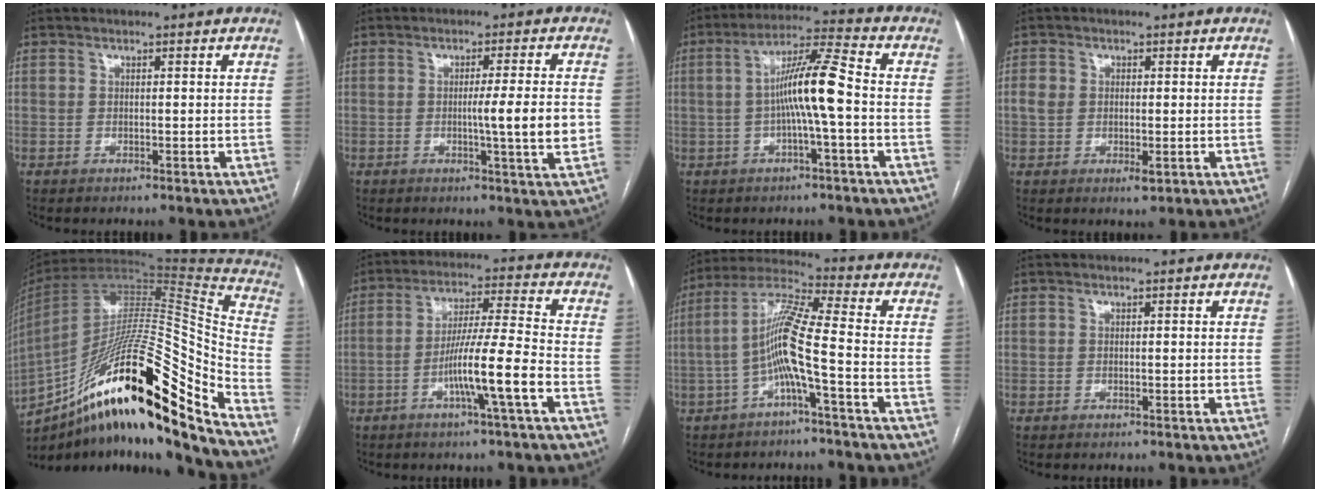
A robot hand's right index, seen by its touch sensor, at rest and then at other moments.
{"total": 7.1, "force": [-0.9, -0.9, 6.9], "torque": [-0.102, -0.010, -0.013]}
{"total": 9.4, "force": [-1.1, -0.1, 9.3], "torque": [-0.170, 0.018, -0.025]}
{"total": 3.7, "force": [-0.1, 2.5, 2.7], "torque": [-0.051, 0.005, 0.005]}
{"total": 30.2, "force": [-17.8, 3.9, 24.0], "torque": [-0.380, -0.004, -0.306]}
{"total": 9.9, "force": [-3.8, -1.1, 9.1], "torque": [-0.166, 0.003, -0.068]}
{"total": 9.2, "force": [-2.5, -0.4, 8.9], "torque": [-0.180, 0.020, -0.053]}
{"total": 0.0}